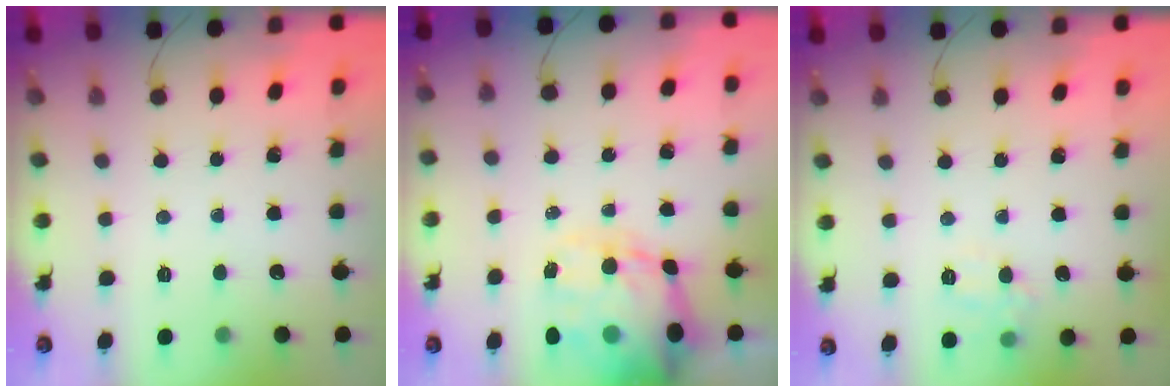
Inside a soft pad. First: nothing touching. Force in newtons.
{"total": 17.6, "press": 17.0, "slide": 4.7}
{"total": 8.0, "press": 7.9, "slide": 1.5}